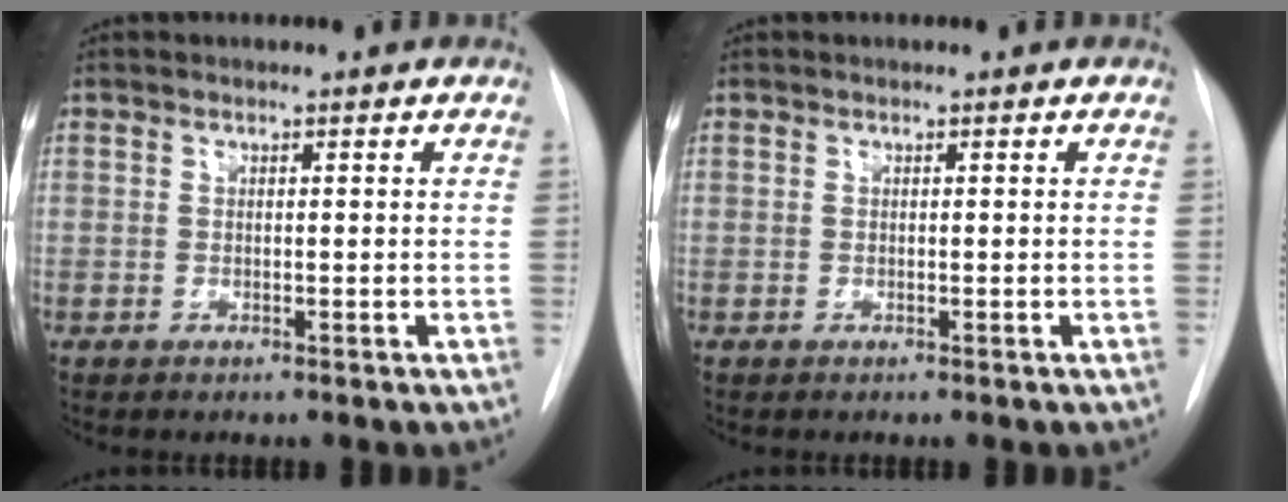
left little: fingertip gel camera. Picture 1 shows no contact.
{"total": 0.0}